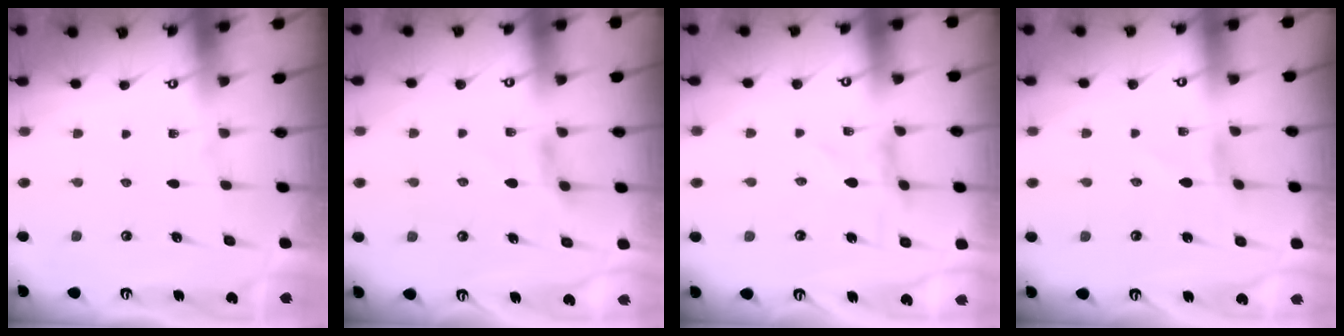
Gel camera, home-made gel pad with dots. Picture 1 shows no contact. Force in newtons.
{"total": 2.4, "press": 2.4, "slide": 0.4}
{"total": 0.0}
{"total": 0.0}